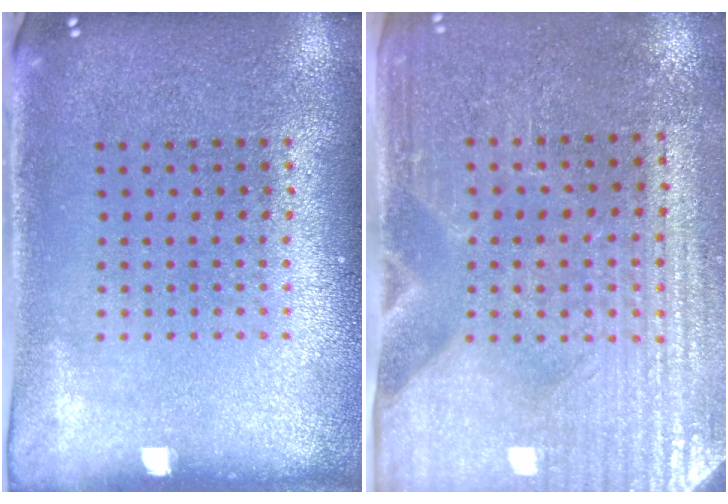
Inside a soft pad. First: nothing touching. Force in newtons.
{"total": 3.6, "press": 3.3, "slide": 1.3}